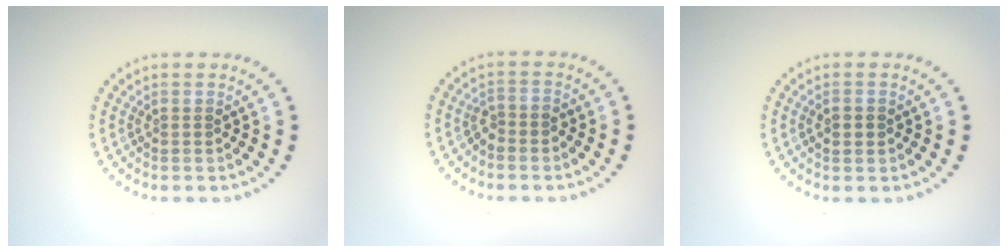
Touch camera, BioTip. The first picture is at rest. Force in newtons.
{"total": 1.4, "press": 1.1, "slide": 0.8}
{"total": 1.8, "press": 1.8, "slide": 0.1}